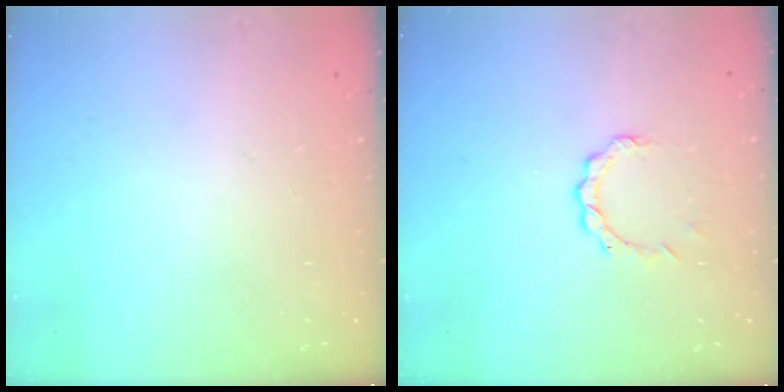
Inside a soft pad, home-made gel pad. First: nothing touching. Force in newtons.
{"total": 4.9, "press": 4.8, "slide": 0.5}